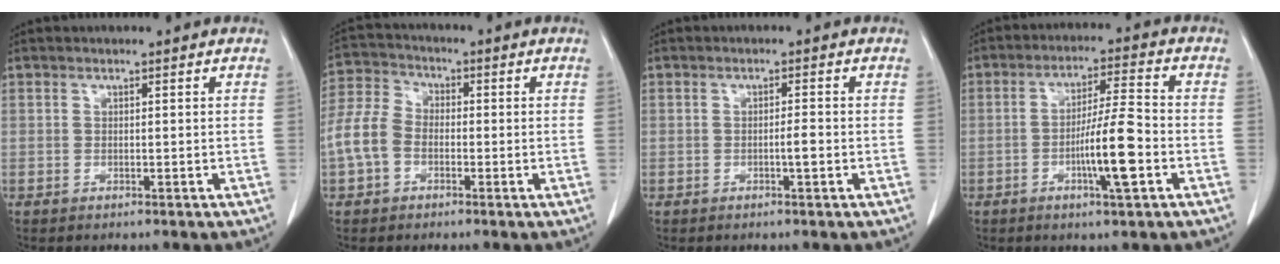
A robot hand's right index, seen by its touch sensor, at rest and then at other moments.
{"total": 6.9, "force": [-1.8, 5.0, 4.4], "torque": [-0.117, 0.021, -0.046]}
{"total": 1.8, "force": [-0.6, 0.1, 1.7], "torque": [-0.029, 0.000, -0.010]}
{"total": 9.1, "force": [-2.9, 0.2, 8.6], "torque": [-0.152, -0.002, -0.052]}